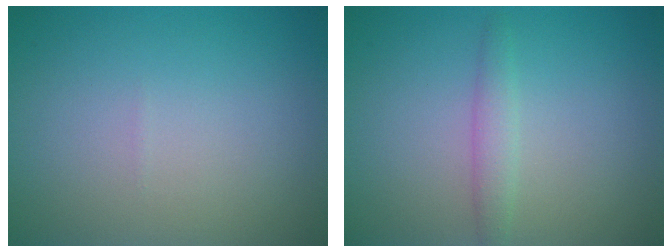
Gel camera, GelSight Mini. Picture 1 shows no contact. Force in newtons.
{"total": 1.6, "press": 1.6, "slide": 0.0}